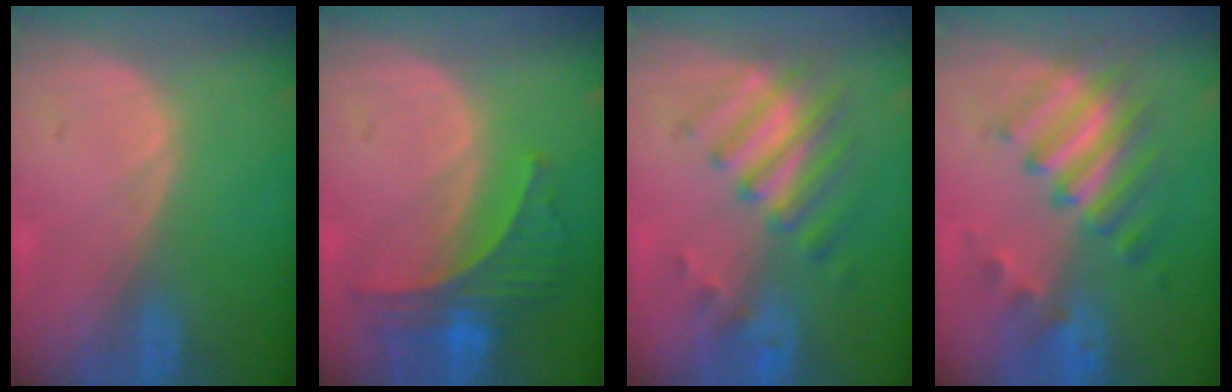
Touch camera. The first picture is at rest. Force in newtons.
{"total": 6.5, "press": 6.2, "slide": 2.0}
{"total": 7.9, "press": 7.1, "slide": 3.6}
{"total": 7.7, "press": 7.6, "slide": 0.9}